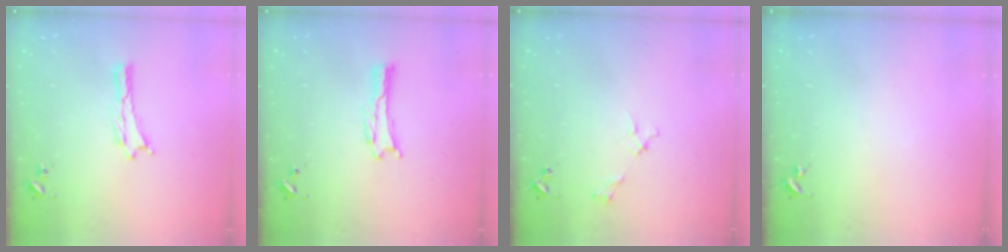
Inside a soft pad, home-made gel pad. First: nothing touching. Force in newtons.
{"total": 0.0}
{"total": 2.7, "press": 2.6, "slide": 0.3}
{"total": 0.0}